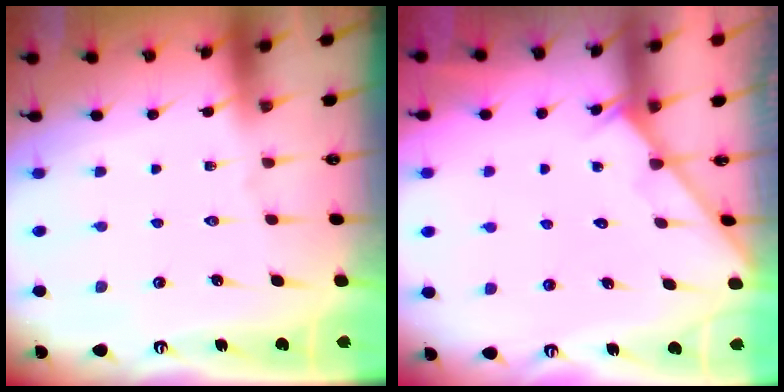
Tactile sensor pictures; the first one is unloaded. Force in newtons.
{"total": 2.9, "press": 2.9, "slide": 0.3}